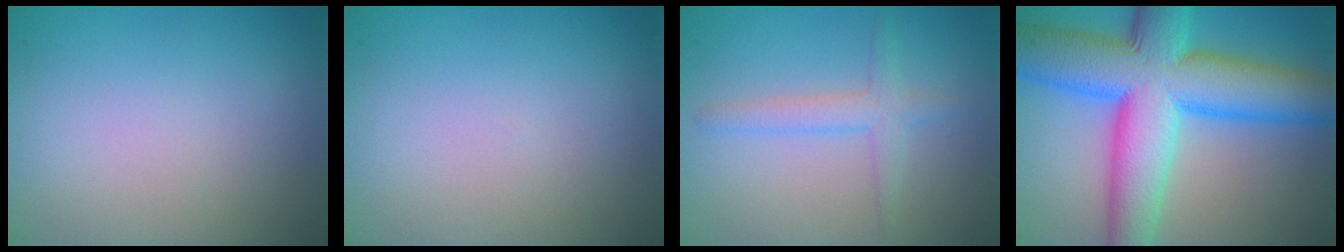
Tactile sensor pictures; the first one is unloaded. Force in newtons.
{"total": 0.0}
{"total": 2.3, "press": 2.3, "slide": 0.1}
{"total": 13.8, "press": 13.8, "slide": 0.3}